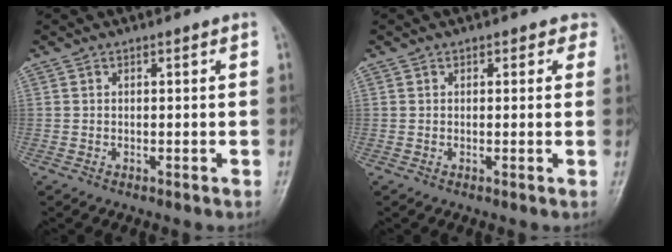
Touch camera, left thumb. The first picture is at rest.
{"total": 2.3, "force": [1.4, 1.7, 0.5], "torque": [0.028, -0.004, 0.004]}